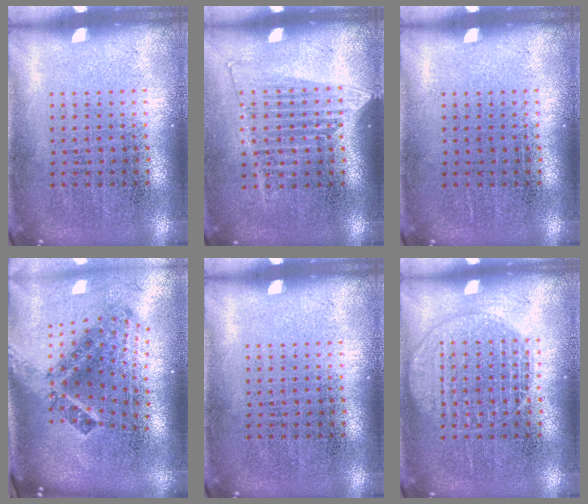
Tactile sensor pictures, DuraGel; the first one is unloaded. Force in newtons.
{"total": 1.3, "press": 1.1, "slide": 0.6}
{"total": 0.0}
{"total": 2.8, "press": 1.7, "slide": 2.2}
{"total": 0.0}
{"total": 2.4, "press": 2.4, "slide": 0.3}